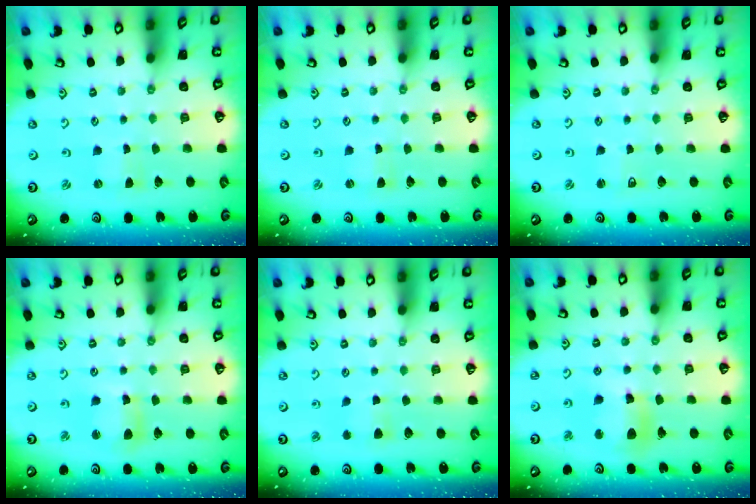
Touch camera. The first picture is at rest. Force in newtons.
{"total": 1.0, "press": 1.0, "slide": 0.3}
{"total": 2.2, "press": 2.2, "slide": 0.3}
{"total": 7.0, "press": 7.0, "slide": 0.9}
{"total": 3.3, "press": 3.3, "slide": 0.5}
{"total": 11.1, "press": 10.9, "slide": 2.4}